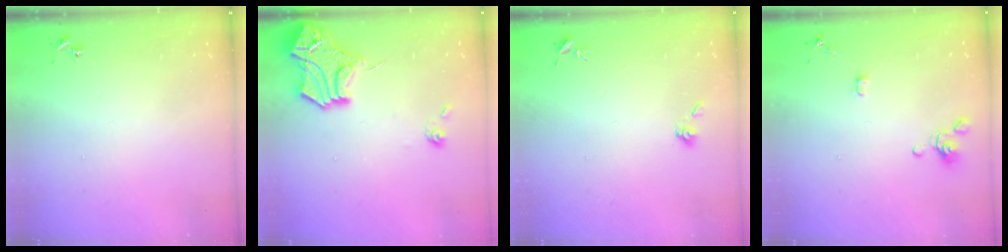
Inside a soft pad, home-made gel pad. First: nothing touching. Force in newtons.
{"total": 15.5, "press": 15.4, "slide": 1.4}
{"total": 5.3, "press": 5.2, "slide": 1.1}
{"total": 4.0, "press": 3.9, "slide": 0.9}